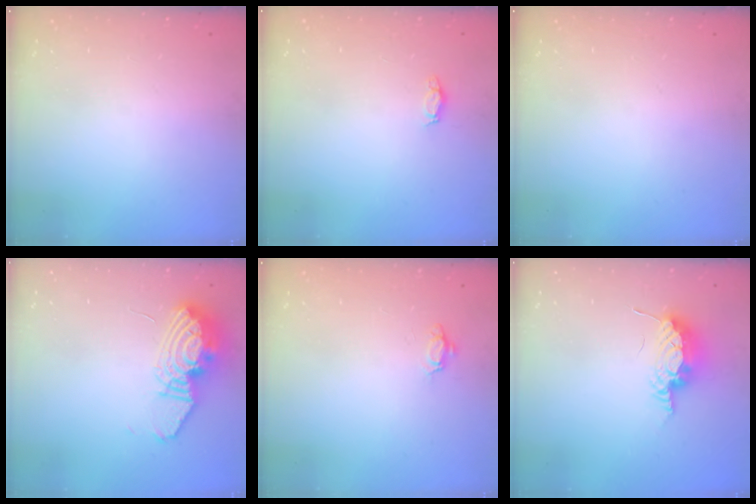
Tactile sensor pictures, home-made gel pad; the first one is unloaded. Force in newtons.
{"total": 2.9, "press": 2.9, "slide": 0.4}
{"total": 0.0}
{"total": 15.2, "press": 15.1, "slide": 1.2}
{"total": 3.5, "press": 3.5, "slide": 0.5}
{"total": 8.4, "press": 8.2, "slide": 1.6}